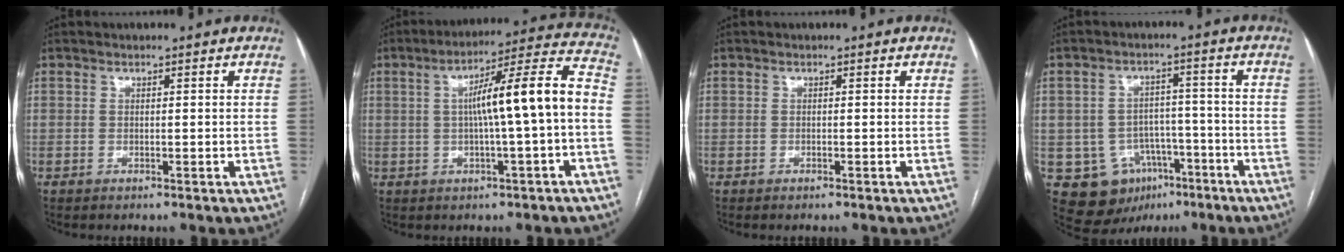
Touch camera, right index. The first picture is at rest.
{"total": 12.9, "force": [-0.6, 0.1, 12.9], "torque": [-0.193, 0.031, -0.011]}
{"total": 0.0}
{"total": 10.3, "force": [-4.6, 8.5, 3.5], "torque": [-0.055, 0.025, -0.057]}